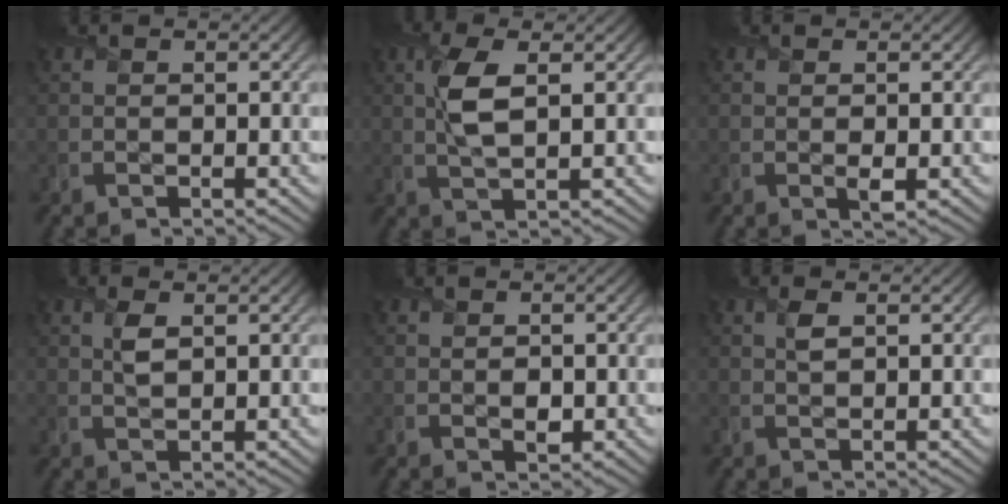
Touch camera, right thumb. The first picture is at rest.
{"total": 4.8, "force": [1.1, 1.6, 4.4], "torque": [-0.104, 0.002, 0.022]}
{"total": 0.8, "force": [-0.1, 0.3, 0.8], "torque": [-0.010, -0.005, -0.002]}
{"total": 2.0, "force": [0.8, 0.9, 1.7], "torque": [-0.038, -0.001, 0.017]}
{"total": 1.2, "force": [-0.2, 0.9, 0.7], "torque": [-0.006, -0.006, -0.001]}
{"total": 1.4, "force": [0.6, 0.6, 1.1], "torque": [-0.026, 0.000, 0.013]}